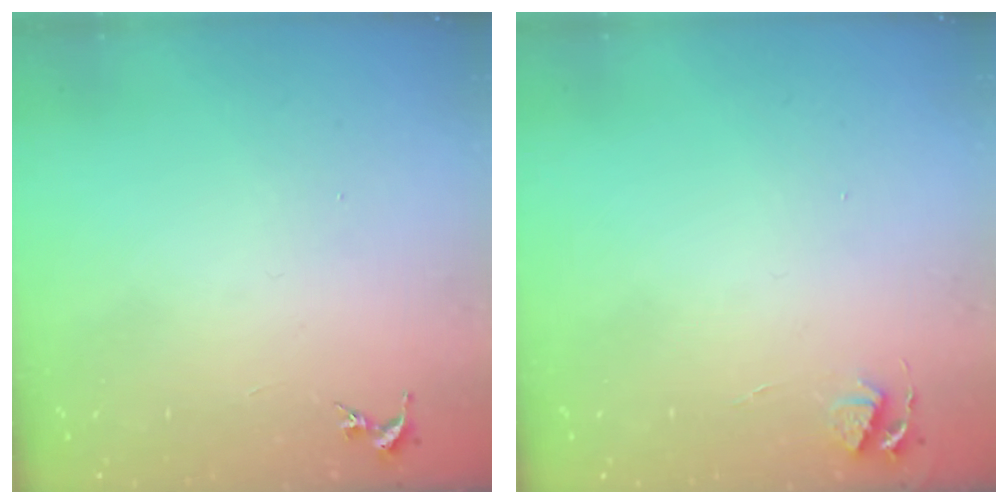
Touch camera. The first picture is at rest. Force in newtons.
{"total": 3.9, "press": 3.8, "slide": 0.5}